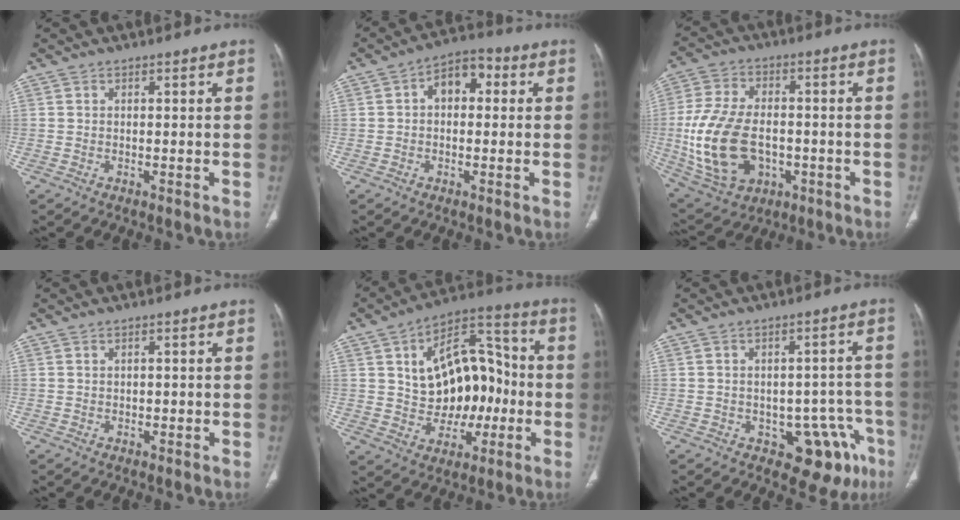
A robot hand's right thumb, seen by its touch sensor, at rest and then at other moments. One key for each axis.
{"total": 7.0, "fx": 0.9, "fy": 4.5, "fz": 5.2, "tx": -0.056, "ty": 0.024, "tz": 0.002}
{"total": 18.6, "fx": -2.9, "fy": 12.2, "fz": 13.8, "tx": -0.275, "ty": 0.007, "tz": -0.032}
{"total": 0.6, "fx": 0.1, "fy": 0.5, "fz": 0.3, "tx": -0.002, "ty": 0.002, "tz": 0.000}
{"total": 18.8, "fx": 0.2, "fy": 12.5, "fz": 14.0, "tx": -0.162, "ty": 0.038, "tz": 0.011}
{"total": 11.0, "fx": -5.5, "fy": 6.7, "fz": 6.7, "tx": -0.035, "ty": 0.034, "tz": -0.064}